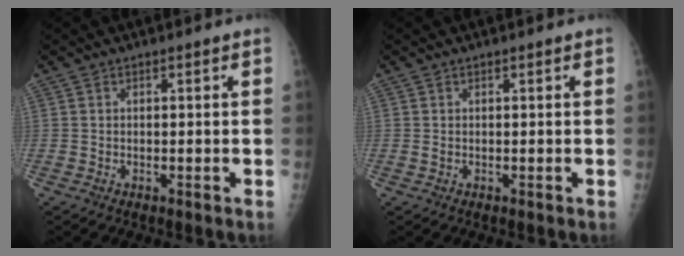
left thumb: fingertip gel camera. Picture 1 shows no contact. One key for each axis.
{"total": 0.7, "fx": 0.2, "fy": 0.3, "fz": 0.6, "tx": -0.012, "ty": 0.002, "tz": 0.006}